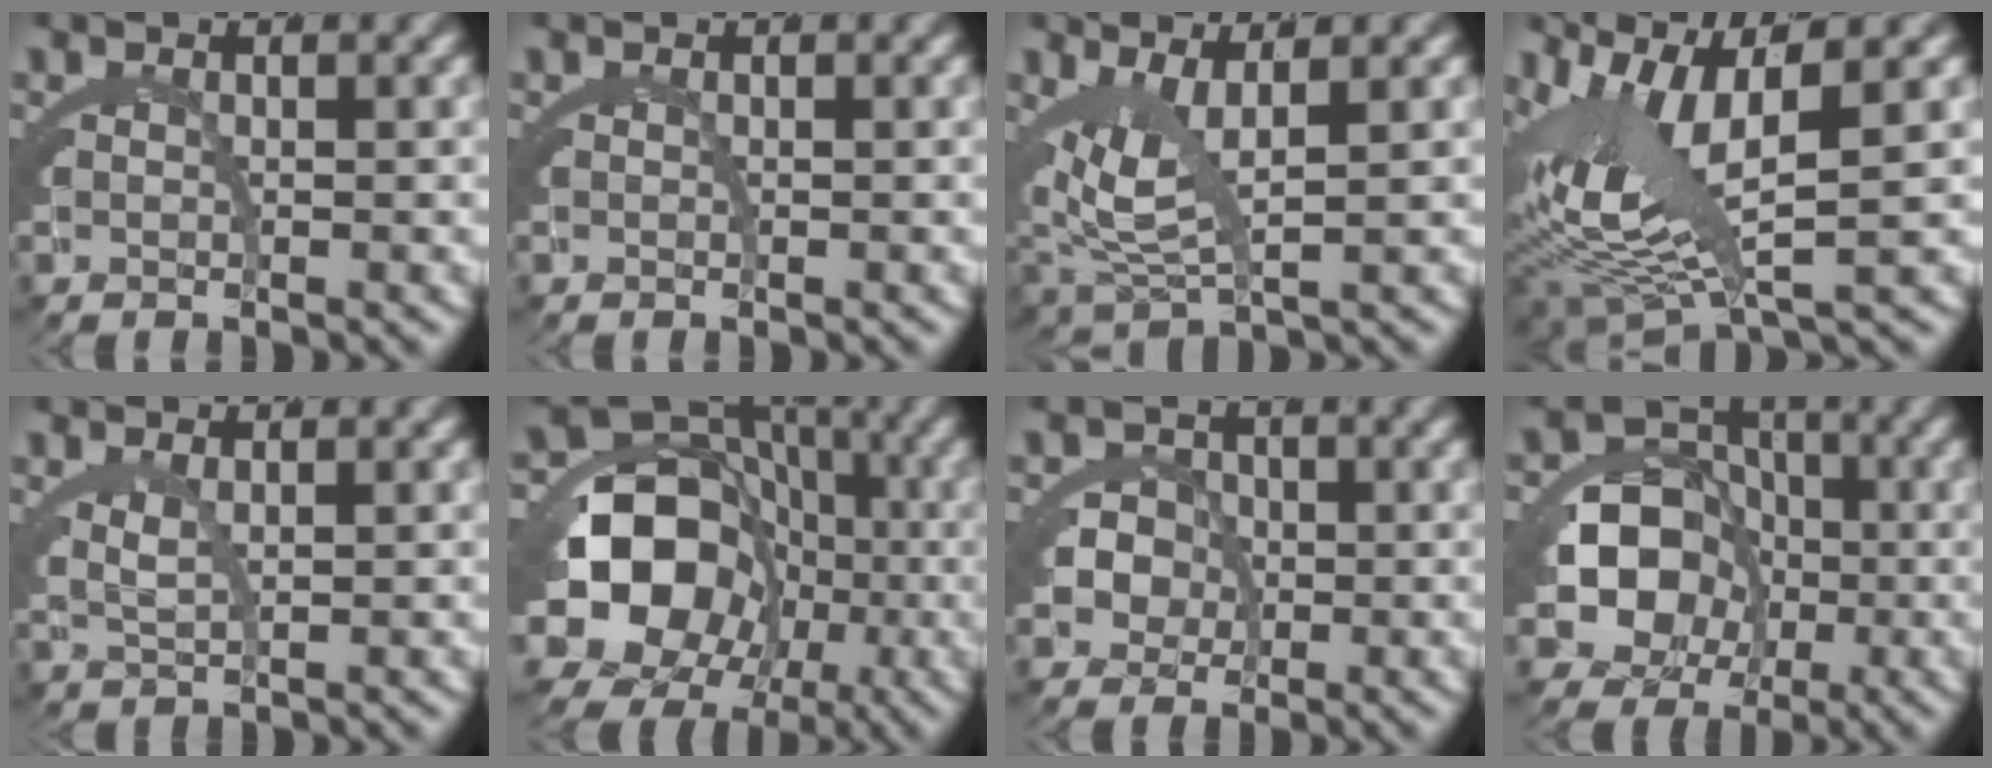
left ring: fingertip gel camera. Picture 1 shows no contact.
{"total": 0.0}
{"total": 5.3, "force": [1.0, 3.2, 4.0], "torque": [-0.098, -0.019, 0.022]}
{"total": 8.8, "force": [0.1, 4.8, 7.3], "torque": [-0.159, -0.021, 0.014]}
{"total": 1.7, "force": [0.7, 1.0, 1.2], "torque": [-0.038, -0.012, 0.022]}
{"total": 18.0, "force": [-2.8, 15.1, 9.4], "torque": [-0.189, -0.057, -0.039]}
{"total": 6.5, "force": [-1.3, 6.0, 2.2], "torque": [-0.061, -0.023, -0.024]}
{"total": 12.4, "force": [-2.8, 10.7, 5.6], "torque": [-0.105, -0.042, -0.049]}